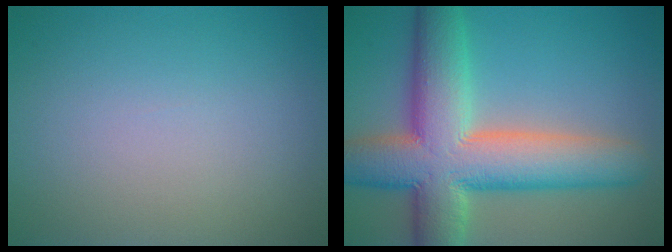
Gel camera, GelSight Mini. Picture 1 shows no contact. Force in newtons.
{"total": 12.1, "press": 12.0, "slide": 0.8}